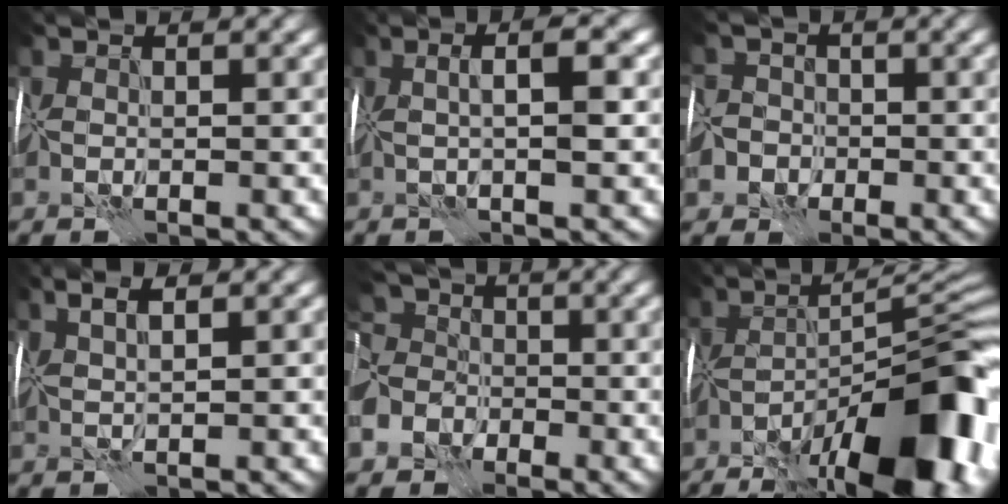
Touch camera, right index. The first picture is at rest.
{"total": 3.5, "force": [0.4, 0.4, 3.5], "torque": [-0.047, 0.005, -0.004]}
{"total": 6.5, "force": [-3.4, 5.3, 1.5], "torque": [-0.017, -0.014, -0.087]}
{"total": 2.7, "force": [1.3, 0.5, 2.3], "torque": [-0.034, 0.005, 0.010]}
{"total": 10.2, "force": [-5.5, 7.8, 3.7], "torque": [-0.081, -0.026, -0.115]}
{"total": 16.8, "force": [-8.5, 5.2, 13.5], "torque": [-0.175, -0.005, -0.135]}